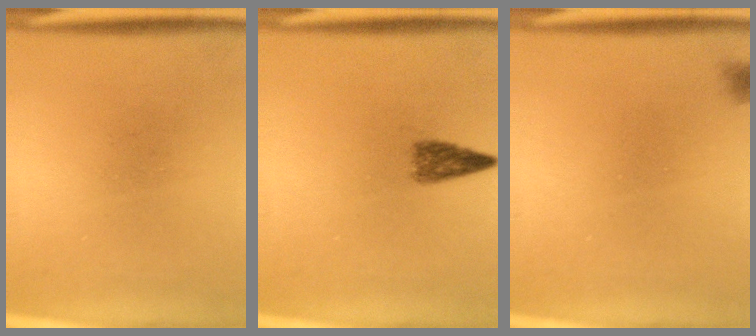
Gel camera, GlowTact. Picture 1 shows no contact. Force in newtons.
{"total": 2.5}
{"total": 1.1}